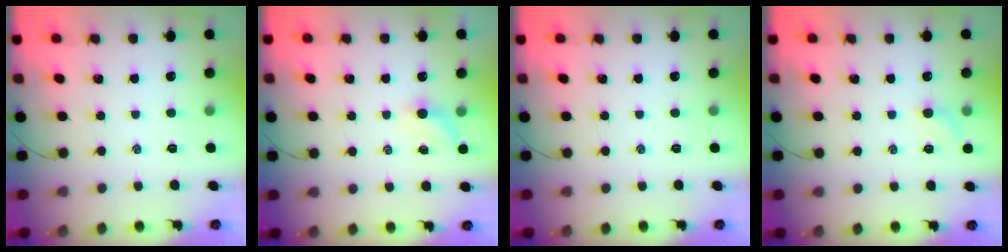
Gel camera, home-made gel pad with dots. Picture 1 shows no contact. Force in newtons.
{"total": 3.5, "press": 3.4, "slide": 0.9}
{"total": 0.0}
{"total": 4.4, "press": 4.3, "slide": 1.0}